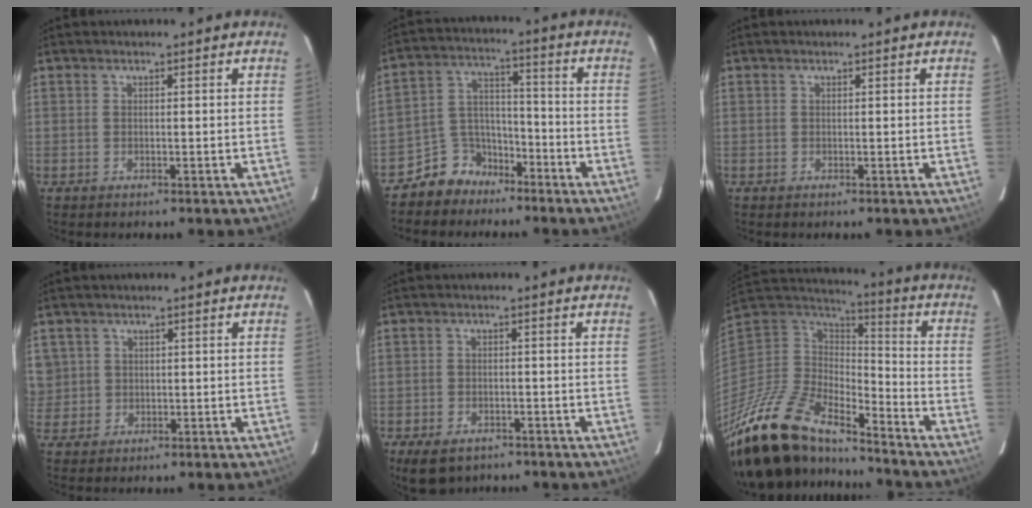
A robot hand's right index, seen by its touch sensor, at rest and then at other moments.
{"total": 8.4, "force": [-6.2, 5.6, 1.4], "torque": [-0.032, 0.042, -0.107]}
{"total": 0.0}
{"total": 4.6, "force": [1.1, 4.4, 0.6], "torque": [-0.001, 0.014, 0.026]}
{"total": 7.0, "force": [-4.8, 4.0, 3.1], "torque": [-0.076, -0.009, -0.072]}
{"total": 24.5, "force": [-19.5, 8.5, 12.1], "torque": [-0.253, -0.027, -0.351]}